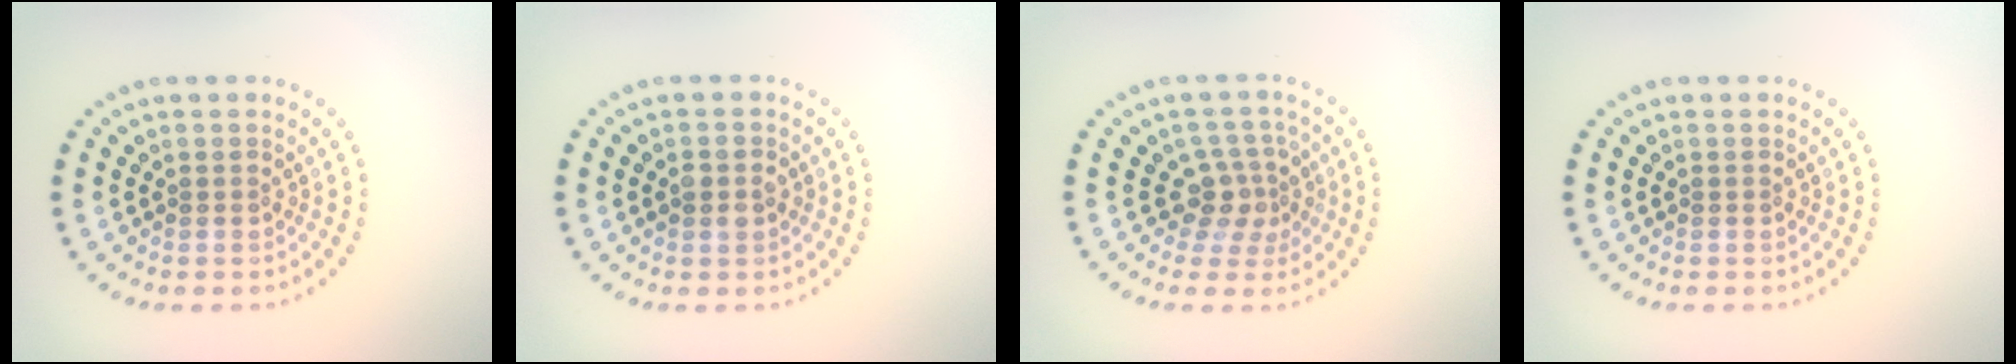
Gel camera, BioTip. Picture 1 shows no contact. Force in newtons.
{"total": 1.9, "press": 1.9, "slide": 0.1}
{"total": 3.0, "press": 2.4, "slide": 1.8}
{"total": 0.0}